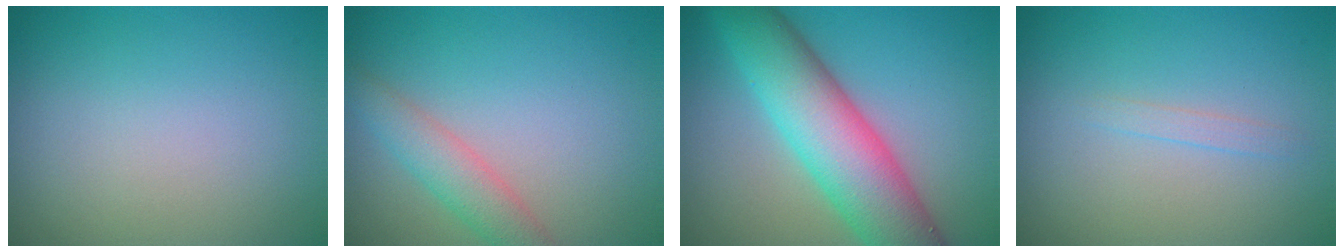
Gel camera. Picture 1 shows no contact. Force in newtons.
{"total": 2.9, "press": 2.9, "slide": 0.1}
{"total": 9.5, "press": 9.5, "slide": 0.3}
{"total": 0.8, "press": 0.8, "slide": 0.1}